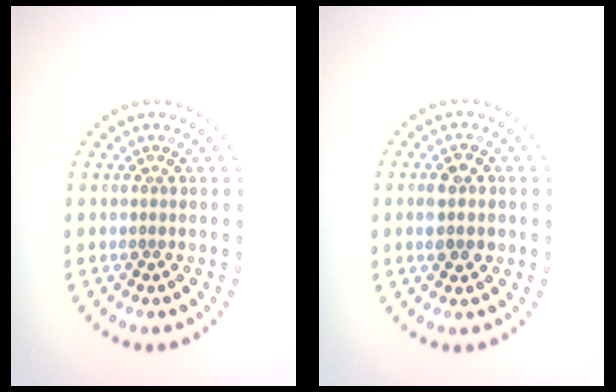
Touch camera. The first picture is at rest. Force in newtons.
{"total": 2.9, "press": 2.9, "slide": 0.1}